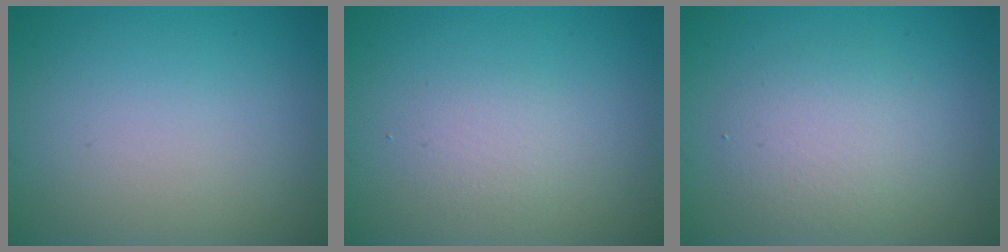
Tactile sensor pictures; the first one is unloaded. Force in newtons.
{"total": 1.4, "press": 1.4, "slide": 0.1}
{"total": 2.9, "press": 2.9, "slide": 0.2}